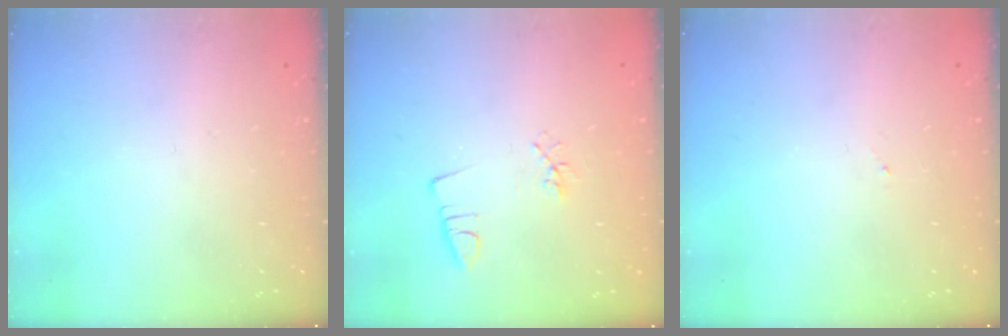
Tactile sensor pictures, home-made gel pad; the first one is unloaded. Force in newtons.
{"total": 2.9, "press": 2.5, "slide": 1.4}
{"total": 2.5, "press": 2.5, "slide": 0.1}